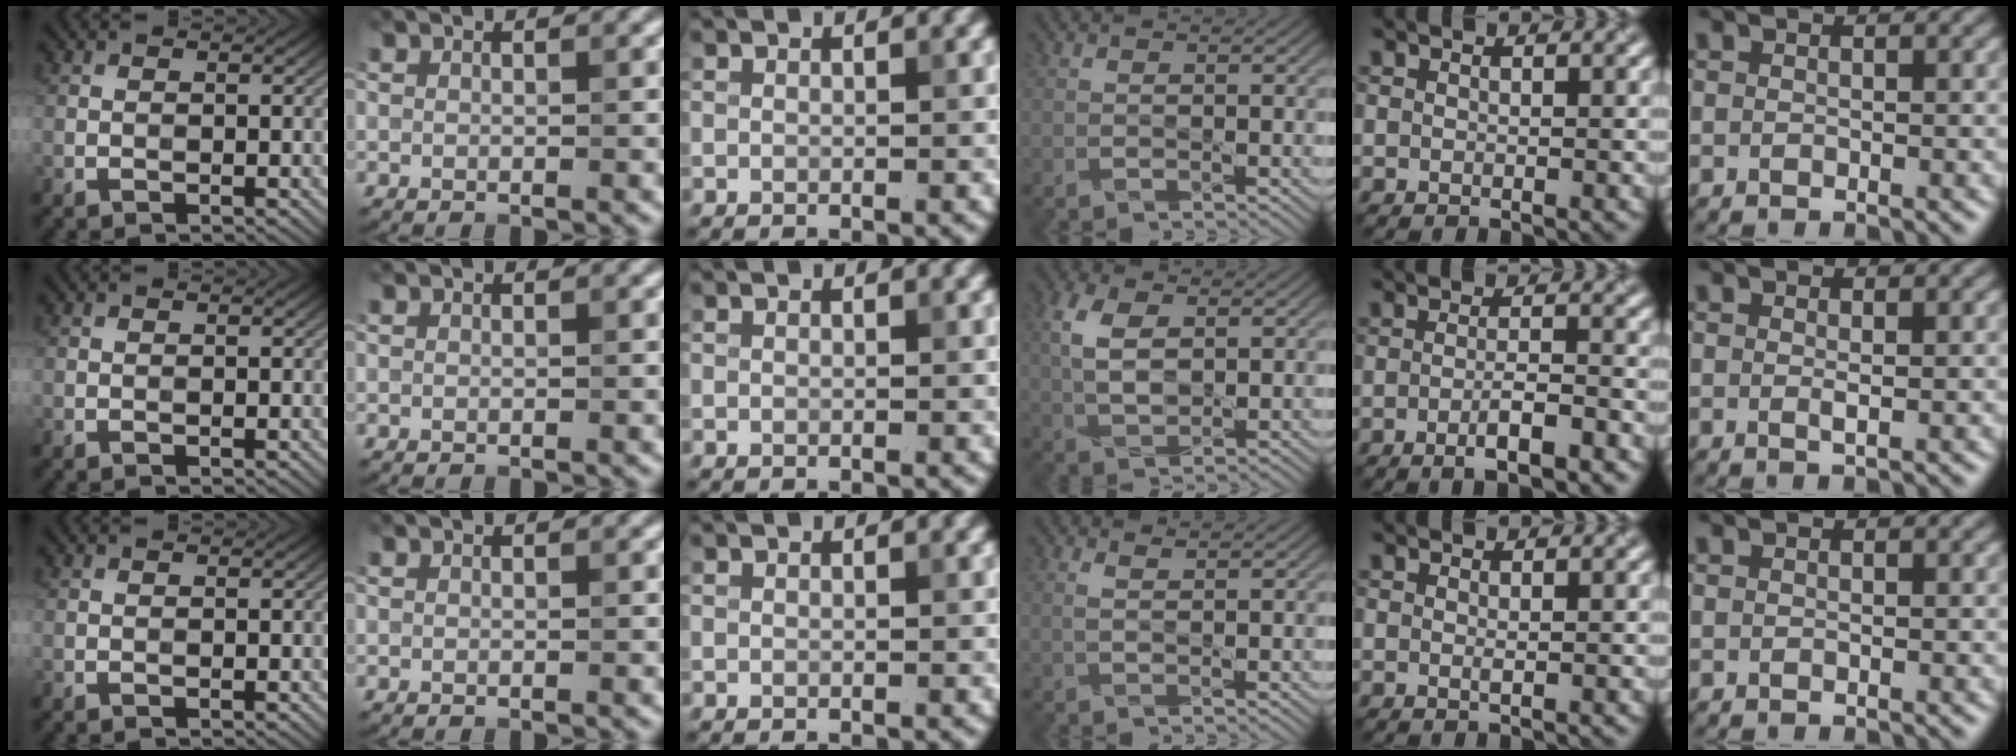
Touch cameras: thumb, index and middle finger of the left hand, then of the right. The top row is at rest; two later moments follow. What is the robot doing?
{"motion": "dispense", "object": "toothpaste"}